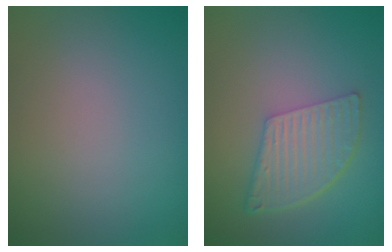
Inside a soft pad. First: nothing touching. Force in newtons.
{"total": 5.2, "press": 3.9, "slide": 3.5}